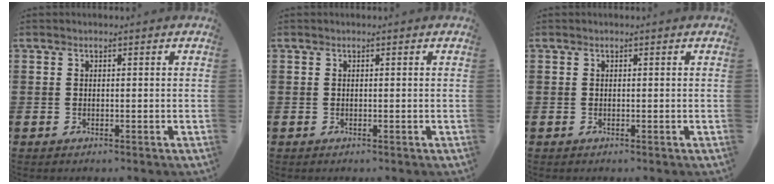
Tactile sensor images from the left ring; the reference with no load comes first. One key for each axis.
{"total": 0.0}
{"total": 0.0}